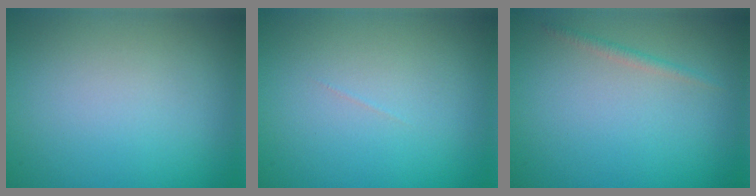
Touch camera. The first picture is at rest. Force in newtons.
{"total": 0.0}
{"total": 0.9, "press": 0.9, "slide": 0.1}